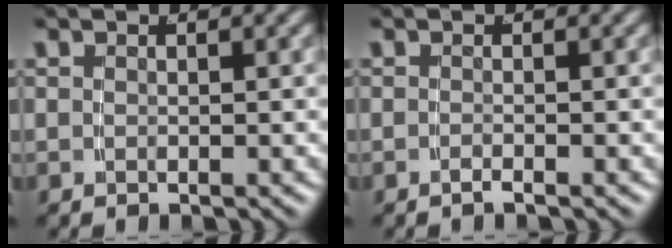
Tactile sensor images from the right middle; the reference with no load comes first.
{"total": 0.9, "force": [-0.7, -0.5, 0.3], "torque": [-0.006, 0.001, -0.015]}